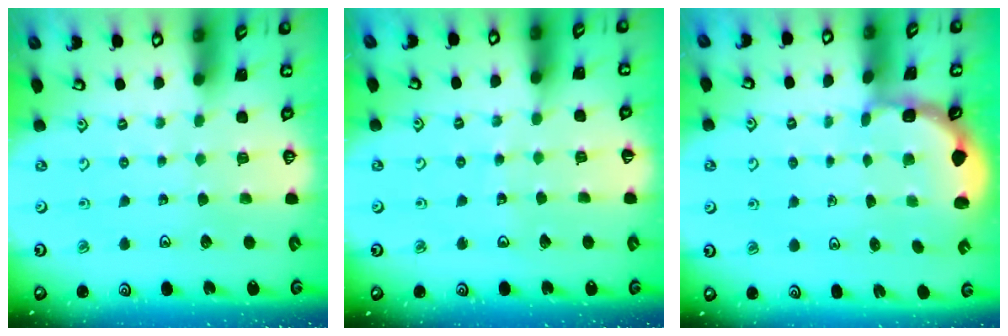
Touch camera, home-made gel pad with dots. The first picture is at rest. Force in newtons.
{"total": 3.4, "press": 3.4, "slide": 0.3}
{"total": 2.0, "press": 1.6, "slide": 1.1}